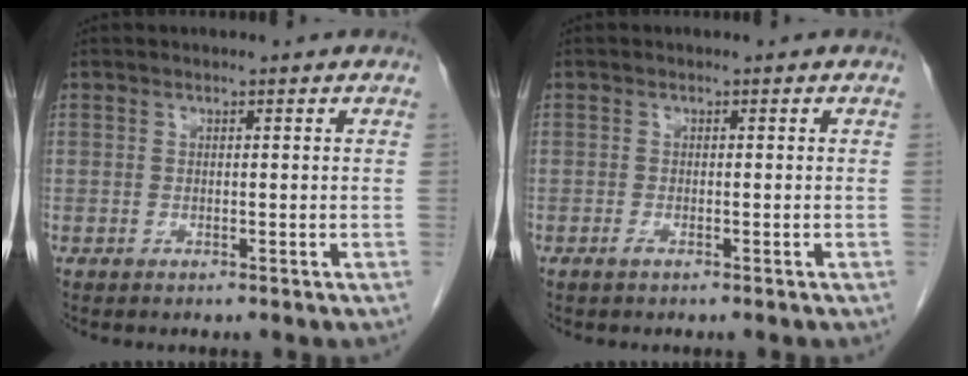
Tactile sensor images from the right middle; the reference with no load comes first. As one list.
[{"total": 0.7, "force": [-0.5, -0.1, 0.5], "torque": [-0.010, -0.001, -0.010]}]